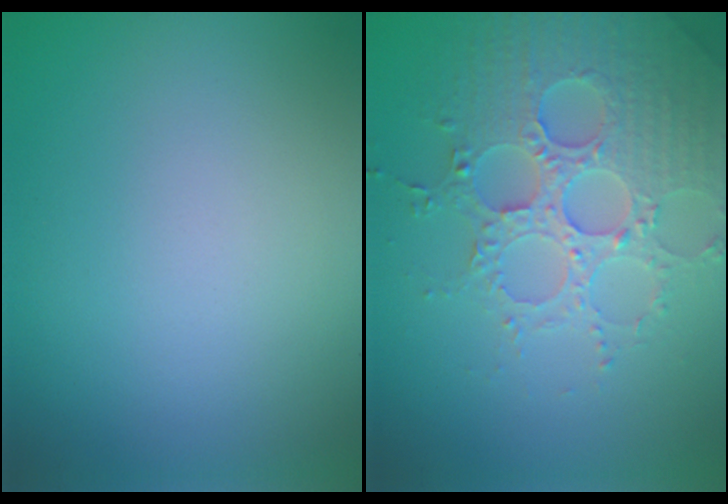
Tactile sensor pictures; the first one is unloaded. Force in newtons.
{"total": 4.7, "press": 4.7, "slide": 0.7}